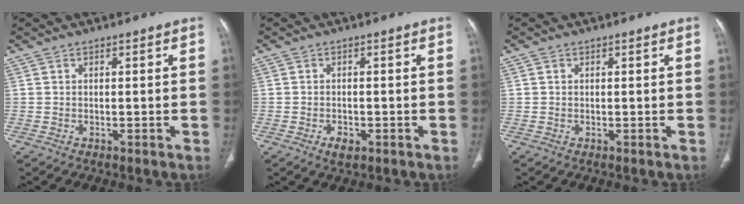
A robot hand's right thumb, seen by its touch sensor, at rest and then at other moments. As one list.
[{"total": 2.2, "force": [-1.1, 1.2, 1.5], "torque": [-0.022, 0.001, -0.014]}, {"total": 0.0}]